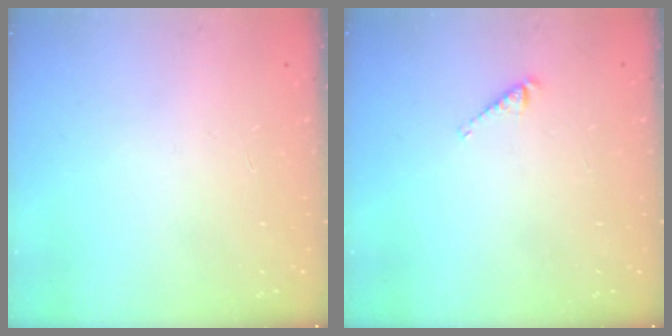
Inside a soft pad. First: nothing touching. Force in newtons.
{"total": 3.3, "press": 3.3, "slide": 0.4}